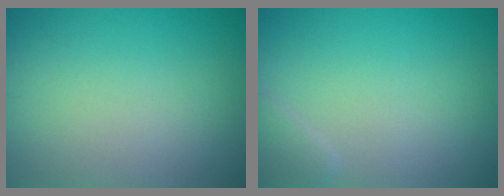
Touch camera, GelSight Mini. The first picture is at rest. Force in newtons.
{"total": 1.3, "press": 1.3, "slide": 0.2}